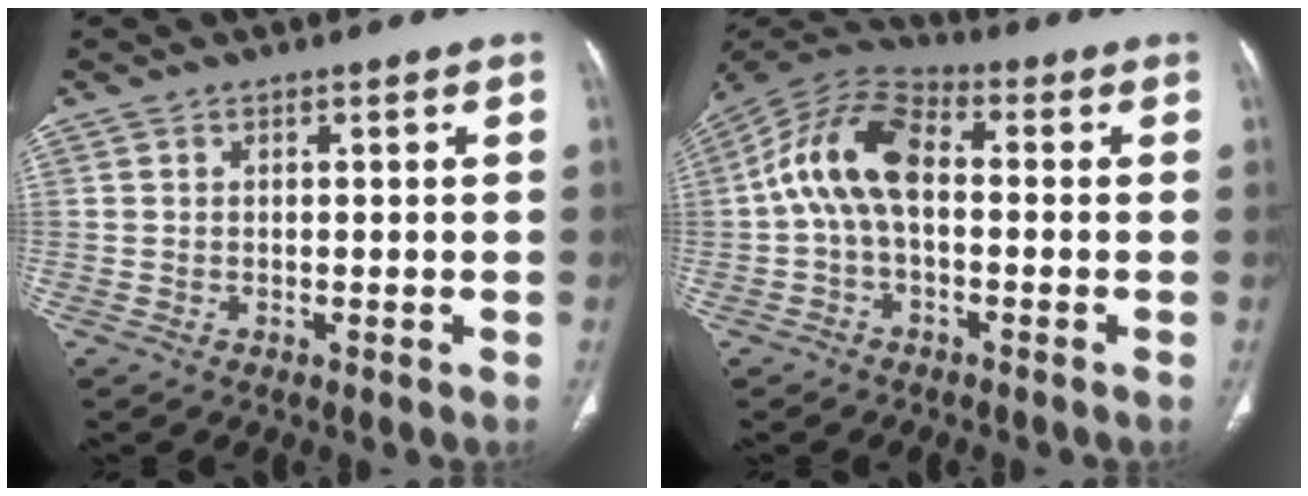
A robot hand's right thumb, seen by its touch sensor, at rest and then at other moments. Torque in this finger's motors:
{"motor_torque": [1.98, 1.89, 1.61, -0.42, 0.19]}